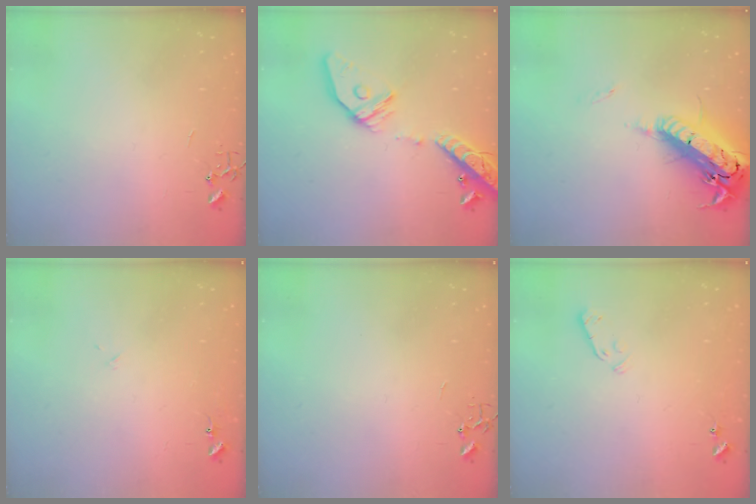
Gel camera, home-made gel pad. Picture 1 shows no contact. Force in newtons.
{"total": 18.3, "press": 17.9, "slide": 3.6}
{"total": 22.8, "press": 22.3, "slide": 4.6}
{"total": 7.8, "press": 7.8, "slide": 0.6}
{"total": 0.0}
{"total": 3.8, "press": 3.7, "slide": 0.7}